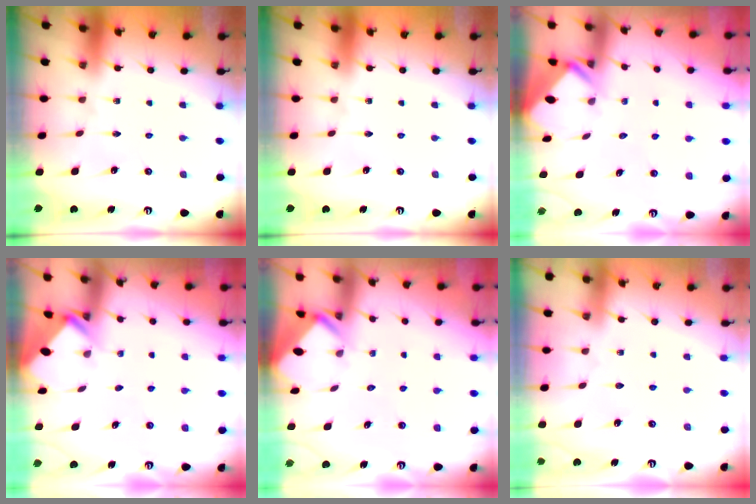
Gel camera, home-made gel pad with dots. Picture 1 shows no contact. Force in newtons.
{"total": 0.0}
{"total": 2.6, "press": 2.6, "slide": 0.1}
{"total": 2.2, "press": 2.2, "slide": 0.1}
{"total": 2.8, "press": 2.8, "slide": 0.1}
{"total": 2.6, "press": 2.6, "slide": 0.4}